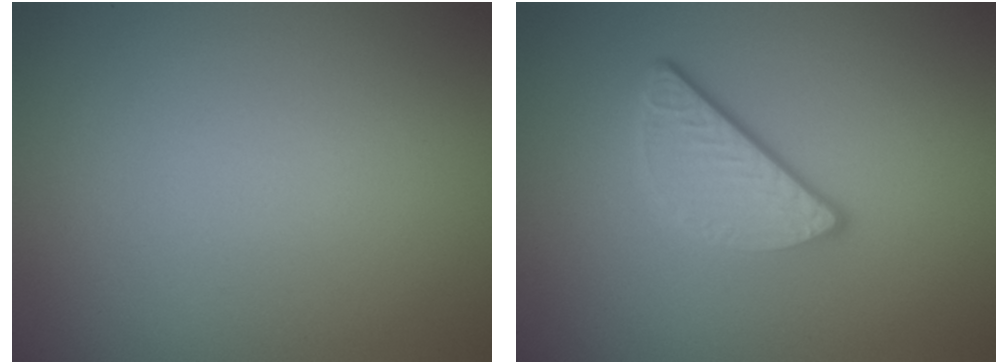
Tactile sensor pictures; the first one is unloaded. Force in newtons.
{"total": 3.4, "press": 2.6, "slide": 2.1}